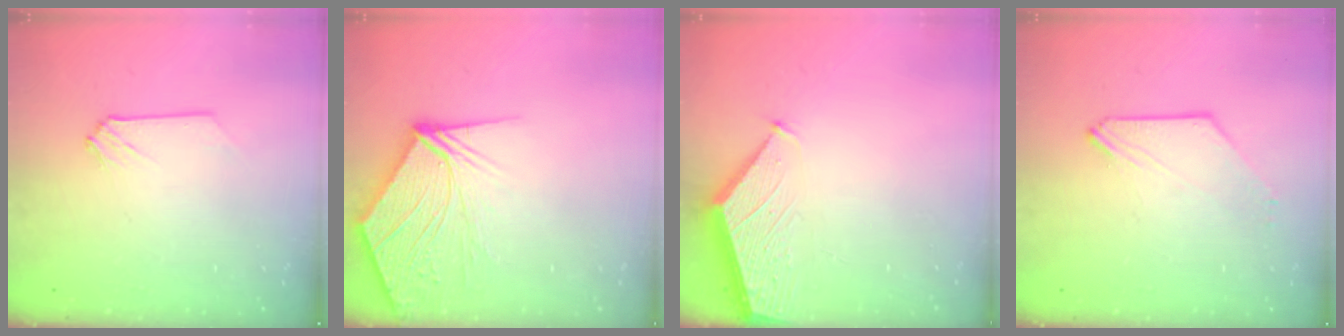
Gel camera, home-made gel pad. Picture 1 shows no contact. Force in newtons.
{"total": 9.8, "press": 9.7, "slide": 1.4}
{"total": 1.9, "press": 1.9, "slide": 0.2}
{"total": 0.8, "press": 0.7, "slide": 0.3}